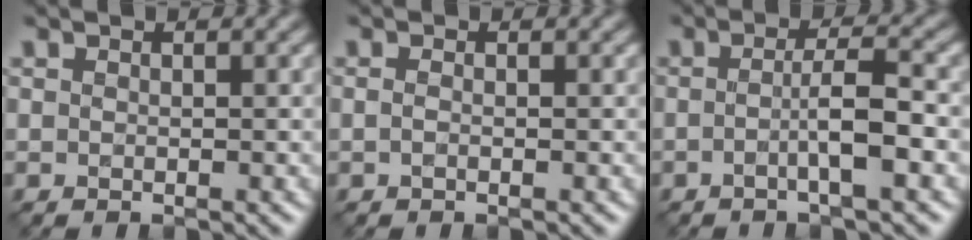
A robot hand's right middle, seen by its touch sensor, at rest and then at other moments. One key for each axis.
{"total": 0.5, "fx": -0.2, "fy": 0.2, "fz": 0.5, "tx": -0.012, "ty": -0.002, "tz": -0.005}
{"total": 3.6, "fx": -0.8, "fy": 0.5, "fz": 3.4, "tx": -0.056, "ty": 0.009, "tz": -0.023}